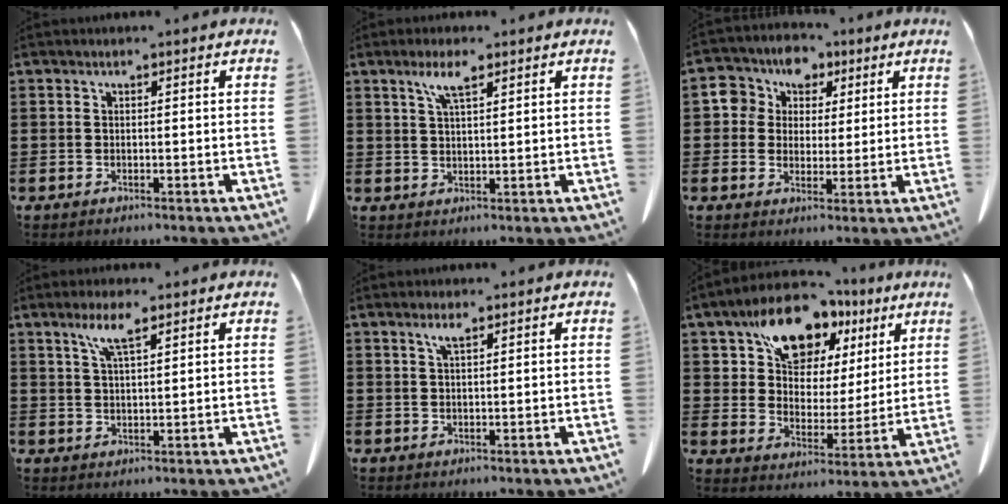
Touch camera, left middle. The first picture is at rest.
{"total": 4.4, "force": [2.6, 1.0, 3.4], "torque": [-0.075, 0.006, 0.045]}
{"total": 5.8, "force": [2.4, 5.2, 1.0], "torque": [-0.055, 0.003, 0.039]}
{"total": 5.1, "force": [3.1, 1.1, 3.9], "torque": [-0.086, 0.006, 0.054]}
{"total": 2.2, "force": [1.2, 0.5, 1.8], "torque": [-0.038, 0.002, 0.021]}
{"total": 13.3, "force": [9.5, 6.9, 6.0], "torque": [-0.130, -0.035, 0.175]}